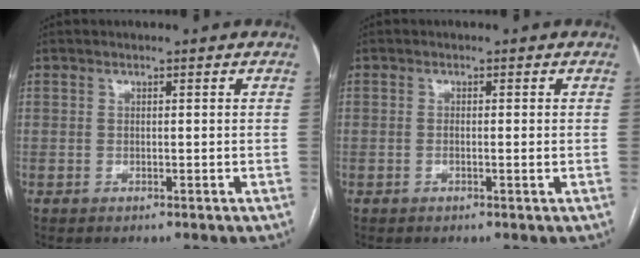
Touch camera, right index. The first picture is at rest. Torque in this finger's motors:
{"motor_torque": [0.17, 0.23, -0.04, 0.00]}